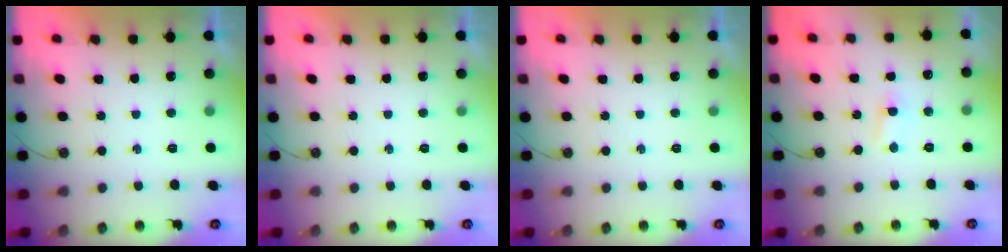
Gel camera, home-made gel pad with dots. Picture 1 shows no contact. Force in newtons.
{"total": 0.0}
{"total": 0.0}
{"total": 2.8, "press": 2.7, "slide": 0.6}